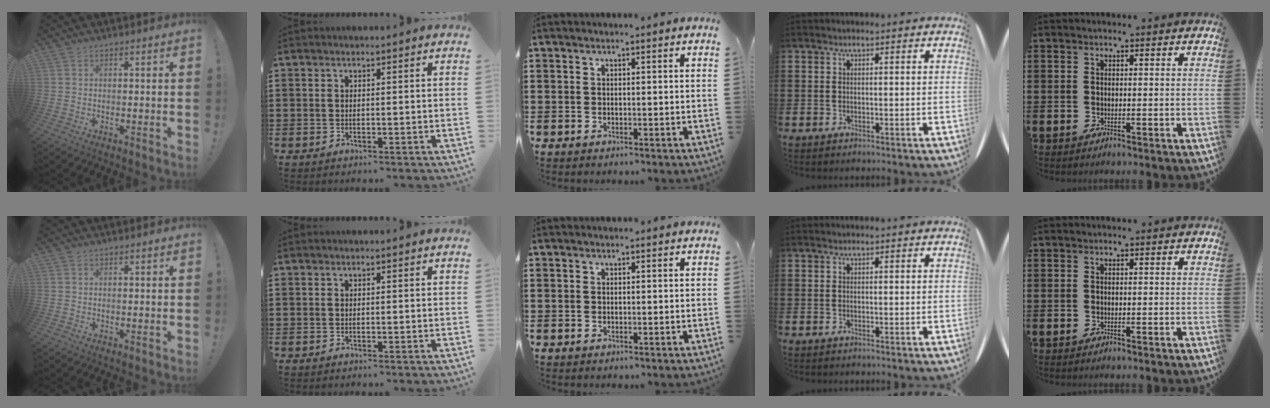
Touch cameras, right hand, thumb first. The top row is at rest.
{}